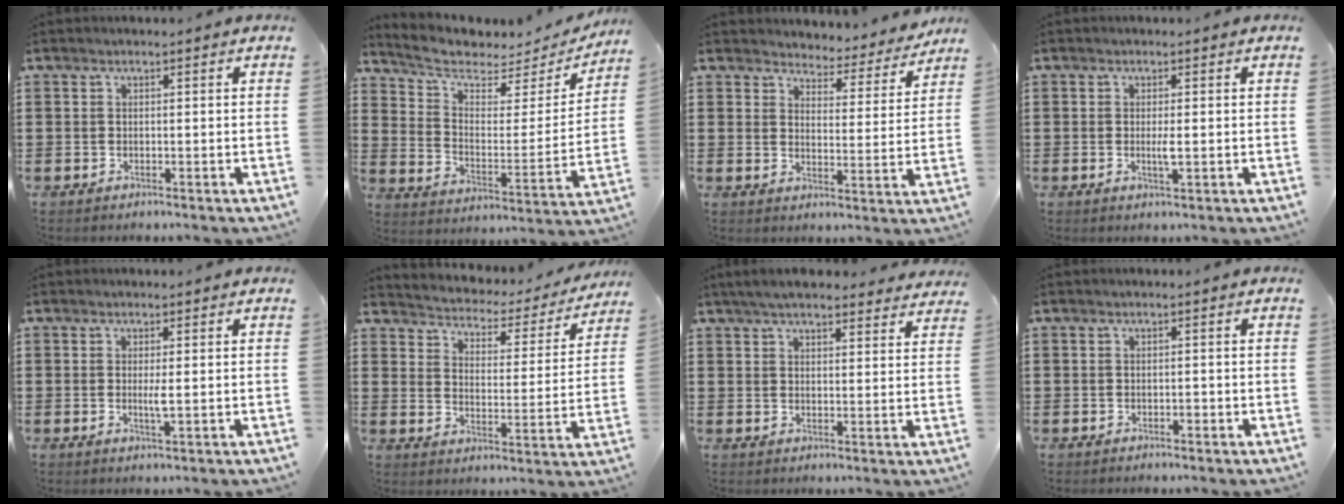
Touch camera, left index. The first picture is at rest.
{"total": 6.1, "force": [5.1, 2.1, 2.6], "torque": [-0.078, -0.033, 0.087]}
{"total": 4.1, "force": [4.1, 0.8, -0.1], "torque": [-0.017, -0.034, 0.066]}
{"total": 1.9, "force": [0.0, 0.1, 1.9], "torque": [-0.036, -0.002, -0.001]}
{"total": 2.0, "force": [0.1, 0.0, 2.0], "torque": [-0.038, -0.005, 0.001]}
{"total": 2.7, "force": [2.6, 0.6, -0.2], "torque": [-0.018, -0.030, 0.034]}
{"total": 4.9, "force": [4.6, 0.6, 1.5], "torque": [-0.043, -0.011, 0.086]}
{"total": 0.5, "force": [-0.2, 0.1, 0.4], "torque": [-0.010, -0.003, -0.003]}